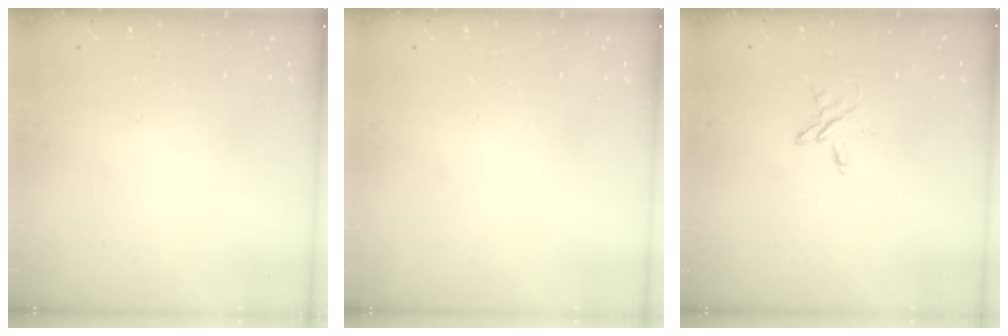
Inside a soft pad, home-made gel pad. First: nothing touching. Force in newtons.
{"total": 0.0}
{"total": 3.5, "press": 3.4, "slide": 0.3}